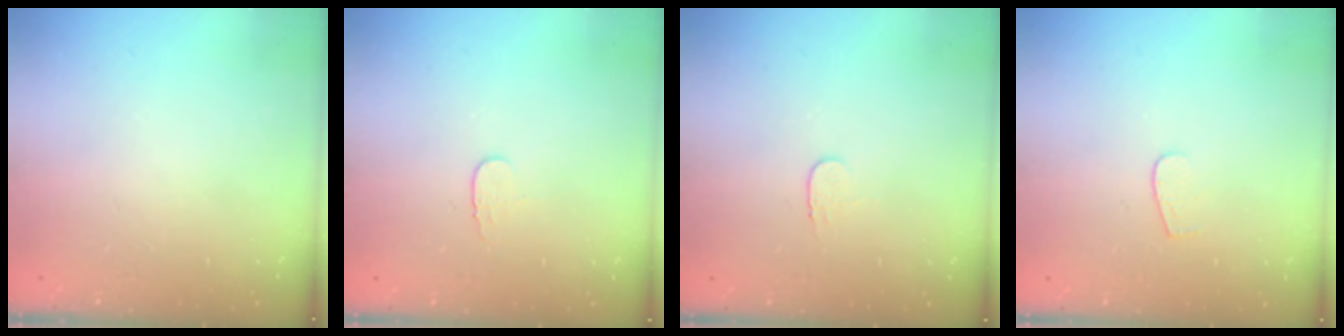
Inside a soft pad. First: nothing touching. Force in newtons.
{"total": 3.9, "press": 3.9, "slide": 0.4}
{"total": 3.6, "press": 3.6, "slide": 0.4}
{"total": 3.3, "press": 3.3, "slide": 0.2}